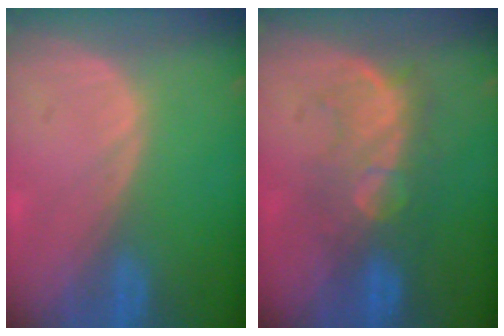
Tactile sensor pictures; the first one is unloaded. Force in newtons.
{"total": 8.0, "press": 7.8, "slide": 1.9}